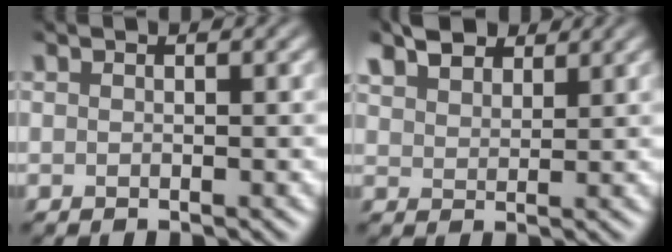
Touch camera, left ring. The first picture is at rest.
{"total": 3.4, "force": [2.8, 1.5, 1.3], "torque": [-0.037, 0.014, 0.053]}